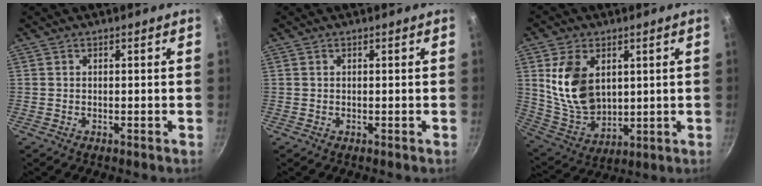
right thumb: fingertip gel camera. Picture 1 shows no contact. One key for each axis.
{"total": 0.0}
{"total": 14.1, "fx": 3.5, "fy": 9.5, "fz": 9.9, "tx": -0.162, "ty": -0.030, "tz": 0.082}